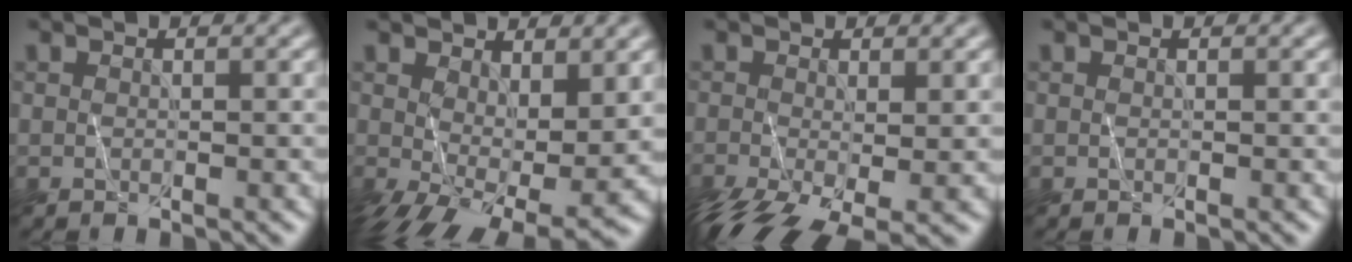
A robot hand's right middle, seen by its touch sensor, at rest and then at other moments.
{"total": 8.9, "force": [-1.2, 4.7, 7.4], "torque": [-0.141, -0.038, -0.005]}
{"total": 6.9, "force": [-3.9, 2.7, 5.1], "torque": [-0.113, -0.030, -0.069]}
{"total": 0.0}